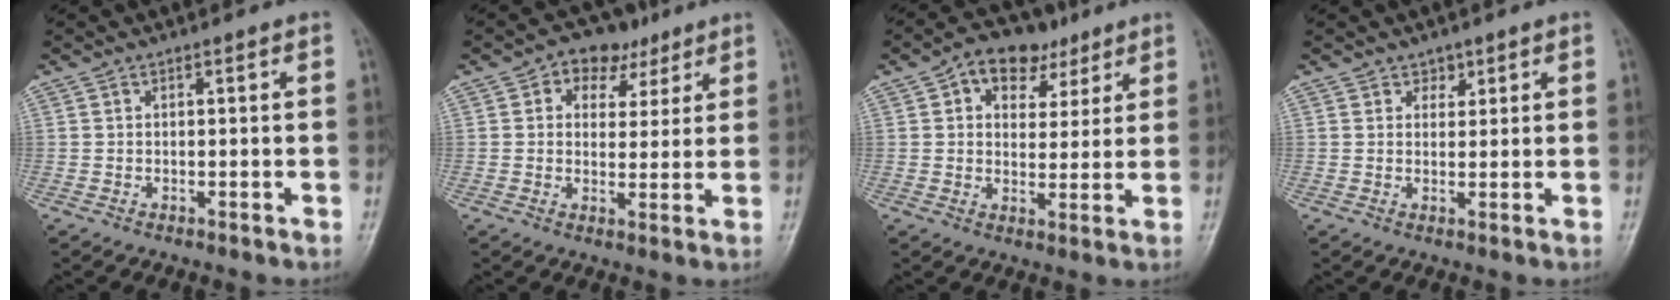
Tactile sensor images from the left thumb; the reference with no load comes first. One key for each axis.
{"total": 8.0, "fx": 4.0, "fy": 5.9, "fz": 3.7, "tx": -0.013, "ty": -0.007, "tz": 0.057}
{"total": 10.1, "fx": 5.1, "fy": 7.0, "fz": 5.3, "tx": -0.042, "ty": -0.006, "tz": 0.076}
{"total": 2.0, "fx": 1.3, "fy": 1.4, "fz": 0.4, "tx": 0.013, "ty": -0.007, "tz": 0.016}